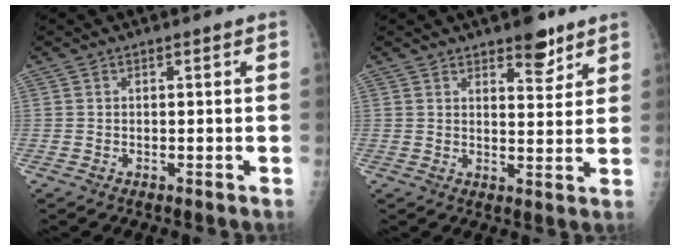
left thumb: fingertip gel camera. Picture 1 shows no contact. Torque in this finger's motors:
{"motor_torque": [3.02, 1.99, 0.33, -0.43, 0.01]}